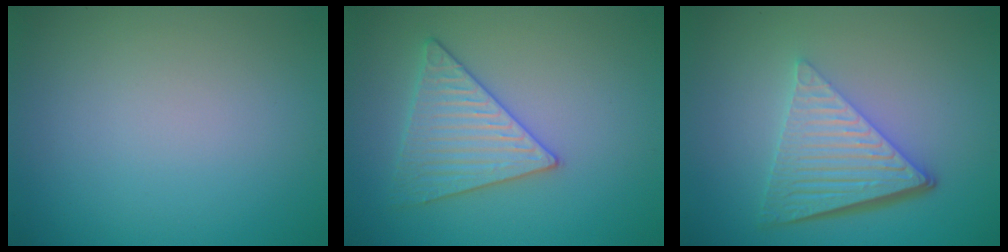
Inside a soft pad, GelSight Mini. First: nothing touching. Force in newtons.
{"total": 3.9, "press": 3.6, "slide": 1.3}
{"total": 6.5, "press": 4.3, "slide": 4.9}